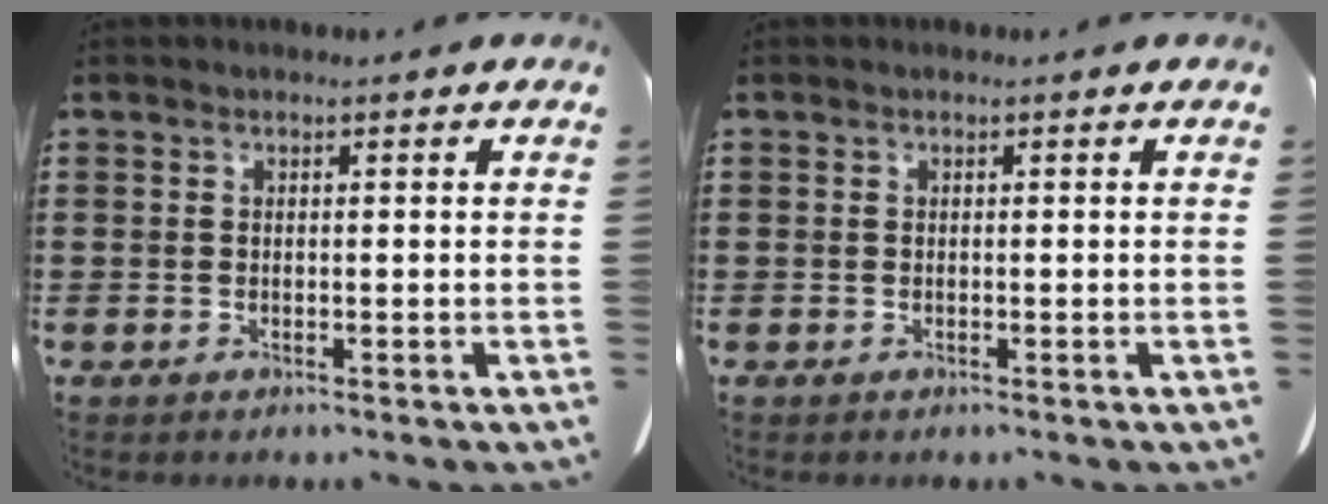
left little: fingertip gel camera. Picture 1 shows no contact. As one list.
[{"total": 0.0}]